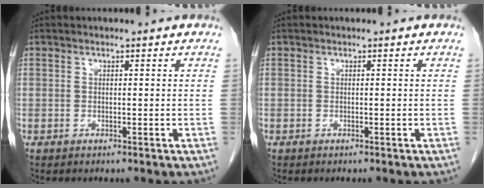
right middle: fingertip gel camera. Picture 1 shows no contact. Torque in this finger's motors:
{"motor_torque": [0.01, 0.01, -0.21, -0.06]}